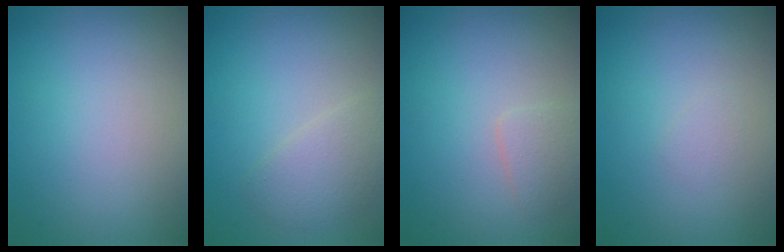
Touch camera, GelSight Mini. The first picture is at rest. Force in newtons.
{"total": 2.3, "press": 2.3, "slide": 0.1}
{"total": 1.4, "press": 1.4, "slide": 0.0}
{"total": 0.6, "press": 0.6, "slide": 0.0}